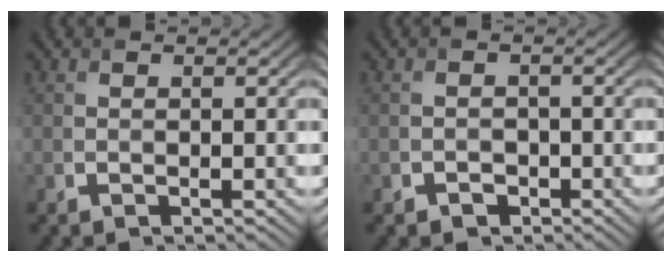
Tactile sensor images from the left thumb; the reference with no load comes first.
{"total": 1.5, "force": [-0.9, 1.1, -0.2], "torque": [0.010, -0.003, -0.018]}